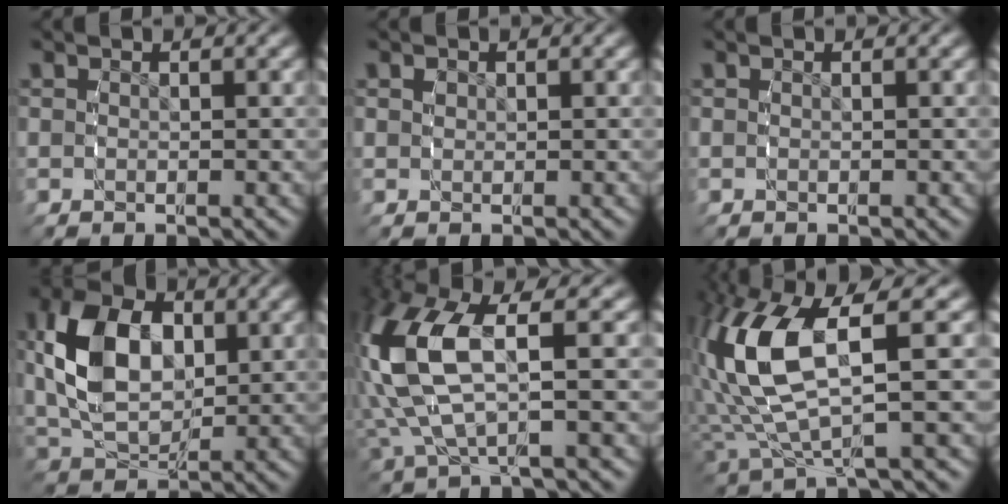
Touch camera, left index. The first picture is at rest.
{"total": 0.0}
{"total": 0.0}
{"total": 9.4, "force": [1.2, 6.4, 6.8], "torque": [-0.147, -0.013, 0.031]}
{"total": 8.6, "force": [0.7, 4.4, 7.4], "torque": [-0.205, -0.016, 0.035]}
{"total": 9.2, "force": [1.4, 4.3, 8.0], "torque": [-0.200, -0.008, 0.042]}